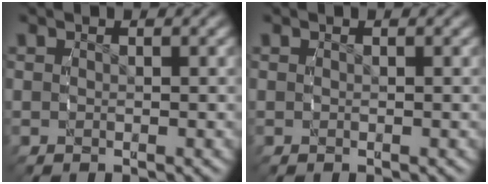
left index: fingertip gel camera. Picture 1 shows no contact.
{"total": 0.0}